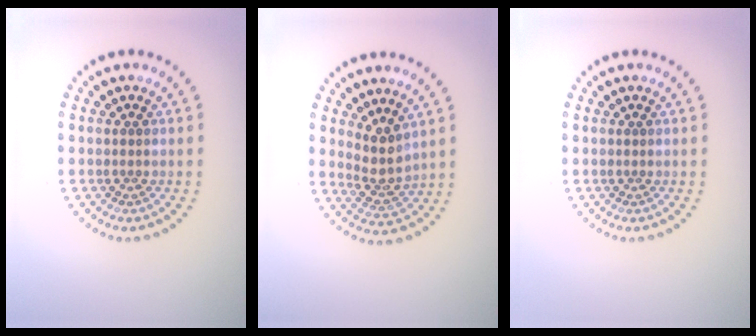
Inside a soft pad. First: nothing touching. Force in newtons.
{"total": 3.0, "press": 2.3, "slide": 1.9}
{"total": 0.0}